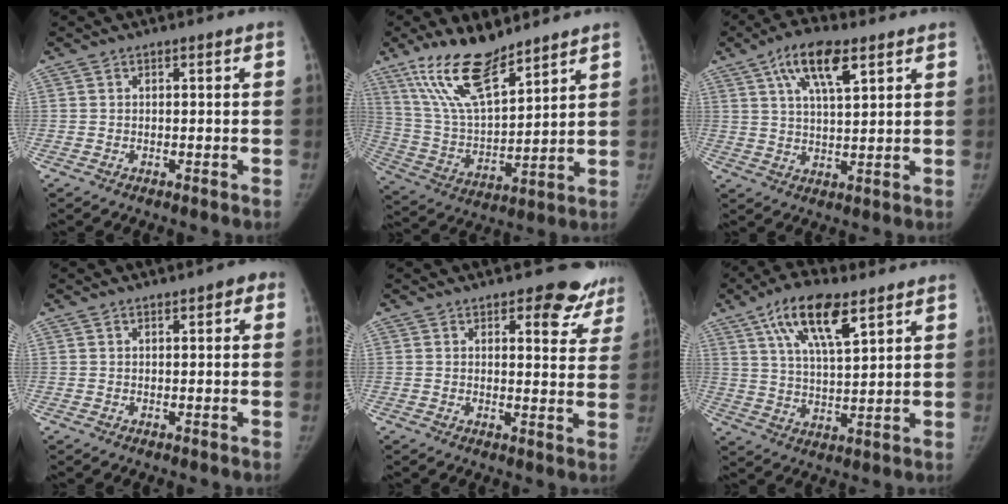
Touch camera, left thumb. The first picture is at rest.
{"total": 16.7, "force": [12.0, 5.4, 10.3], "torque": [-0.170, -0.059, 0.238]}
{"total": 10.6, "force": [5.4, 3.8, 8.2], "torque": [-0.137, -0.013, 0.098]}
{"total": 2.1, "force": [0.8, 0.9, 1.7], "torque": [-0.016, 0.010, 0.007]}
{"total": 8.9, "force": [6.6, 3.9, 4.5], "torque": [-0.012, -0.039, 0.065]}
{"total": 13.3, "force": [7.2, 4.7, 10.2], "torque": [-0.168, -0.020, 0.130]}